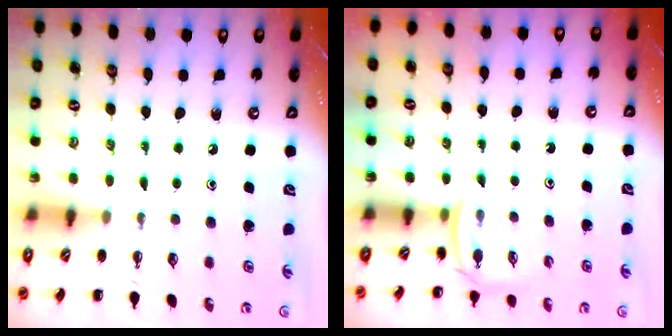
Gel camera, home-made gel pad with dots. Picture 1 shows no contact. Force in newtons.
{"total": 2.6, "press": 2.5, "slide": 0.8}